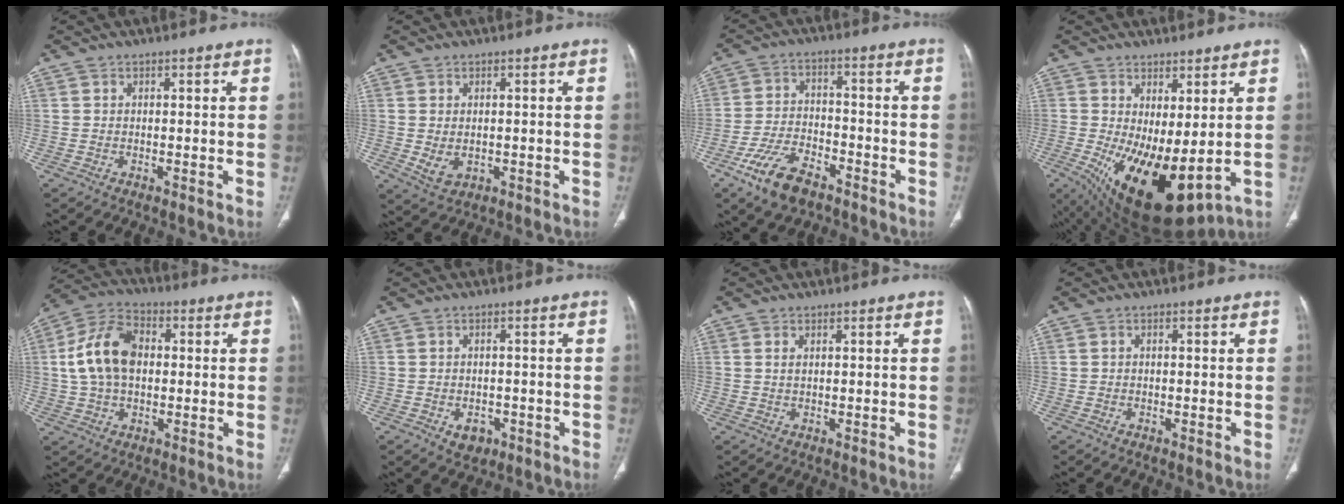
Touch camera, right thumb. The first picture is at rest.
{"total": 3.5, "force": [-0.3, 2.5, 2.5], "torque": [-0.040, -0.004, 0.010]}
{"total": 10.6, "force": [-6.7, 5.3, 6.2], "torque": [-0.118, 0.026, -0.125]}
{"total": 15.0, "force": [-1.0, 6.4, 13.6], "torque": [-0.239, -0.027, 0.012]}
{"total": 13.2, "force": [1.1, 8.7, 9.9], "torque": [-0.182, 0.024, 0.016]}
{"total": 3.3, "force": [-1.3, 2.5, 1.6], "torque": [-0.006, 0.005, -0.009]}
{"total": 1.1, "force": [0.4, 0.5, 0.8], "torque": [-0.021, 0.003, 0.012]}
{"total": 0.0}